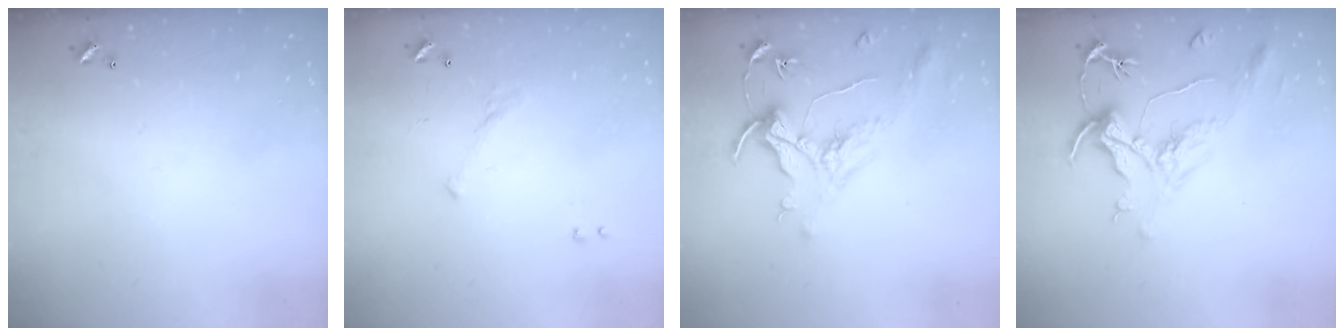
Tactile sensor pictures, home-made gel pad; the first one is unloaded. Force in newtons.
{"total": 5.8, "press": 5.8, "slide": 0.8}
{"total": 1.6, "press": 1.4, "slide": 0.7}
{"total": 2.1, "press": 1.7, "slide": 1.3}